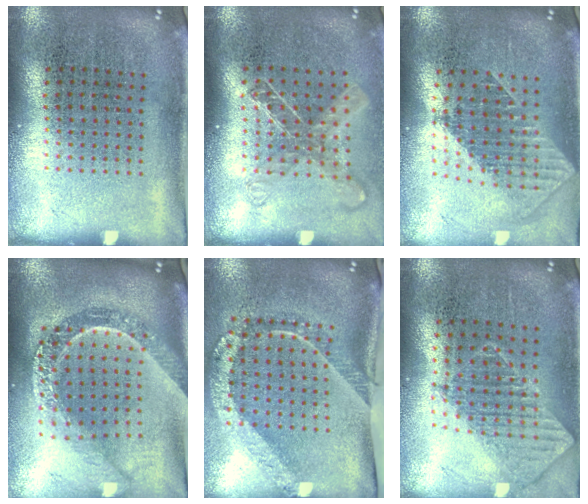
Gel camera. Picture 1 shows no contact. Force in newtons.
{"total": 1.4, "press": 1.2, "slide": 0.8}
{"total": 1.8, "press": 1.5, "slide": 1.0}
{"total": 2.8, "press": 2.2, "slide": 1.7}
{"total": 2.4, "press": 1.6, "slide": 1.8}
{"total": 1.0, "press": 1.0, "slide": 0.2}